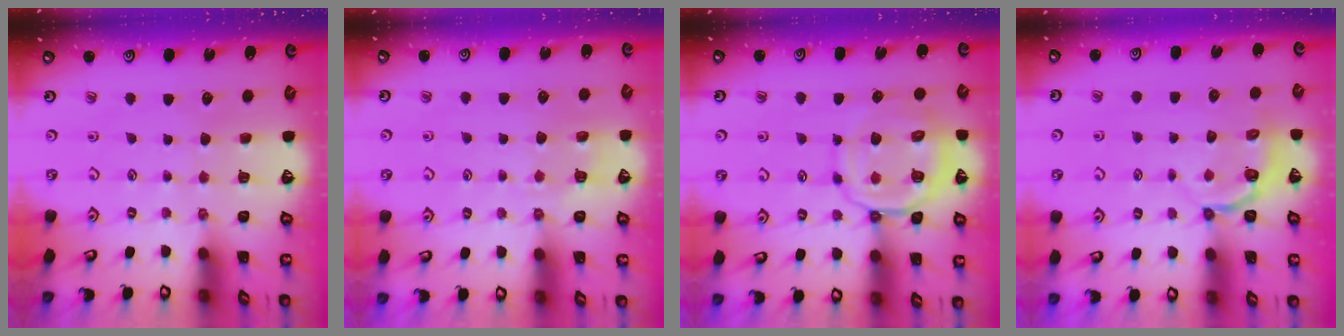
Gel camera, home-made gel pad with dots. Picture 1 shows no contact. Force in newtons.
{"total": 3.0, "press": 2.6, "slide": 1.5}
{"total": 11.5, "press": 11.4, "slide": 1.5}
{"total": 3.6, "press": 2.6, "slide": 2.5}